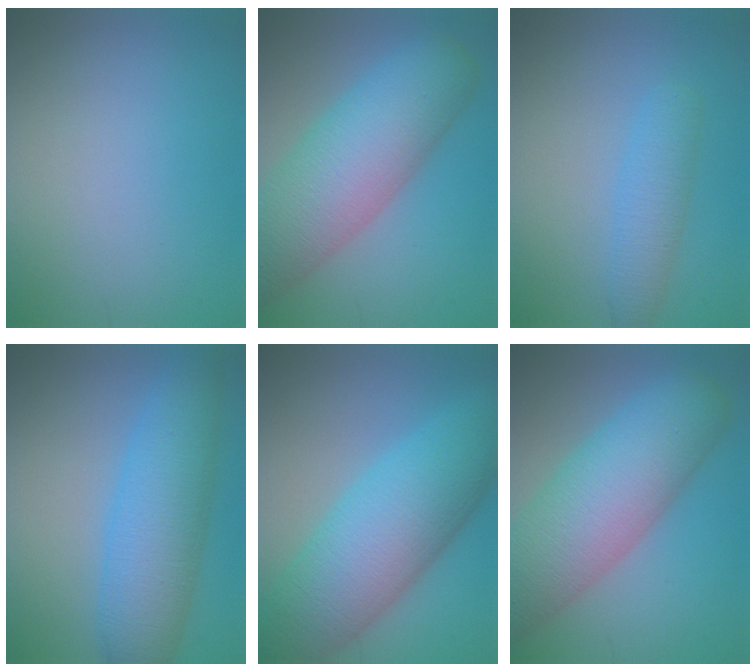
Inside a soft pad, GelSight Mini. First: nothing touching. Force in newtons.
{"total": 10.8, "press": 10.8, "slide": 0.5}
{"total": 2.8, "press": 2.8, "slide": 0.1}
{"total": 7.7, "press": 7.7, "slide": 0.3}
{"total": 11.2, "press": 11.2, "slide": 0.2}
{"total": 10.8, "press": 10.8, "slide": 0.5}